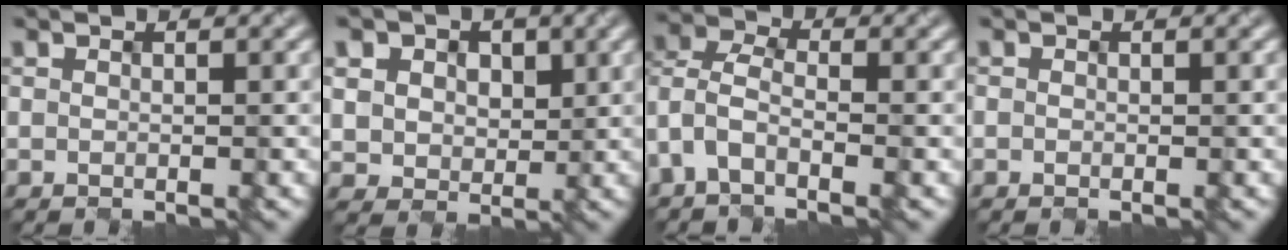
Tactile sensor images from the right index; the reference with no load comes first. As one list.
[{"total": 5.8, "force": [2.3, 4.7, 2.3], "torque": [-0.075, 0.009, 0.038]}, {"total": 3.8, "force": [-2.1, 1.9, 2.5], "torque": [-0.060, 0.011, -0.056]}, {"total": 0.0}]